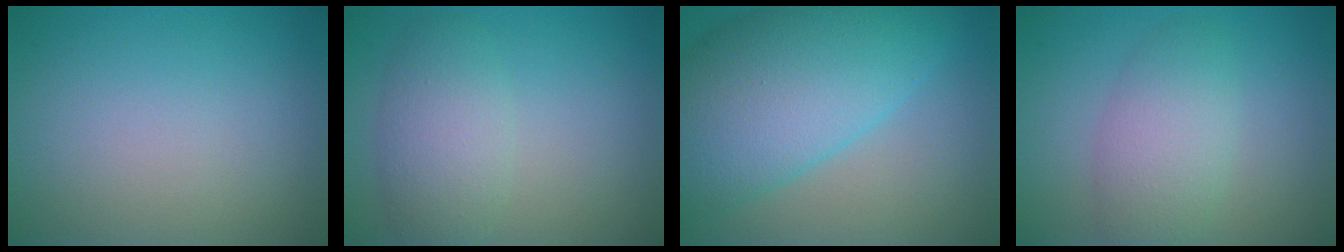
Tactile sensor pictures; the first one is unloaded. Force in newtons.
{"total": 4.1, "press": 4.1, "slide": 0.4}
{"total": 11.5, "press": 11.5, "slide": 0.4}
{"total": 4.2, "press": 4.2, "slide": 0.3}